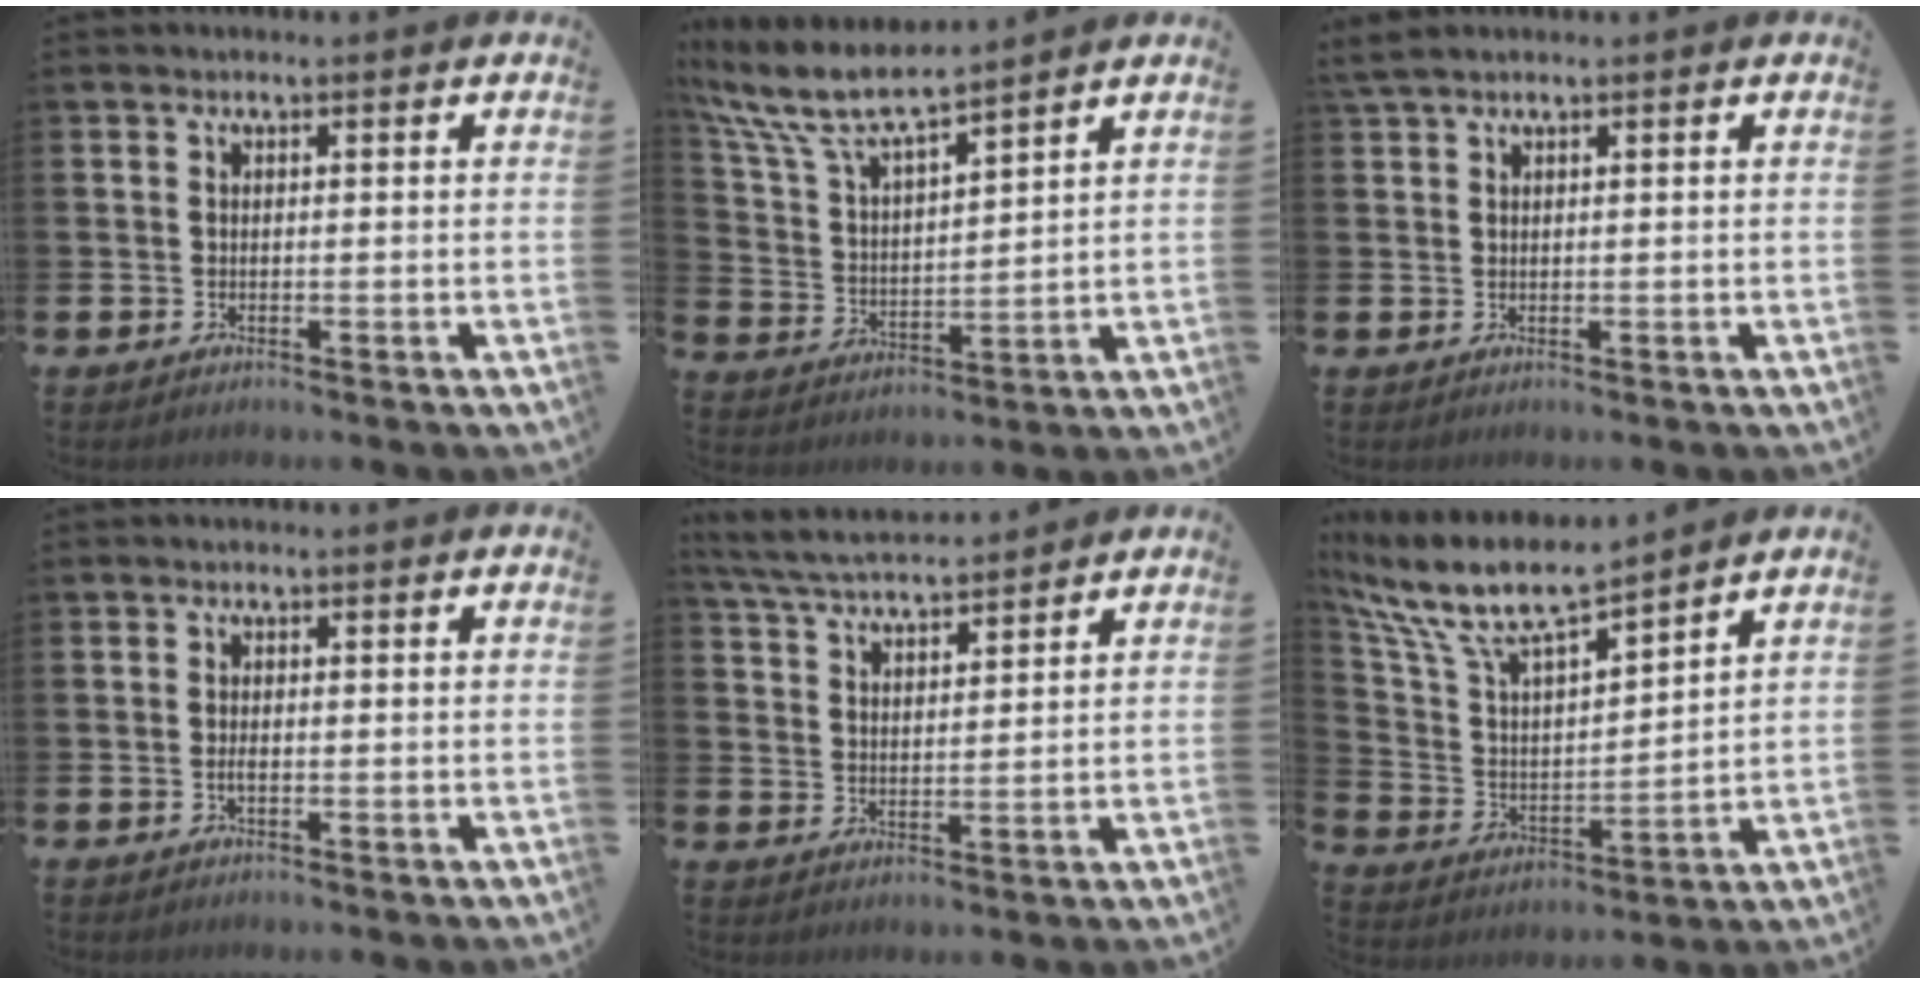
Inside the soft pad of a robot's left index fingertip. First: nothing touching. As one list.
[{"total": 8.7, "force": [7.8, 1.6, 3.5], "torque": [-0.107, -0.040, 0.138]}, {"total": 1.9, "force": [1.6, 0.4, 1.0], "torque": [-0.029, 0.008, 0.031]}, {"total": 1.2, "force": [-0.4, 0.4, 1.0], "torque": [-0.017, -0.001, -0.008]}, {"total": 5.6, "force": [5.4, 0.5, 1.2], "torque": [-0.048, -0.027, 0.098]}, {"total": 10.0, "force": [8.6, 2.1, 4.8], "torque": [-0.136, -0.052, 0.147]}]